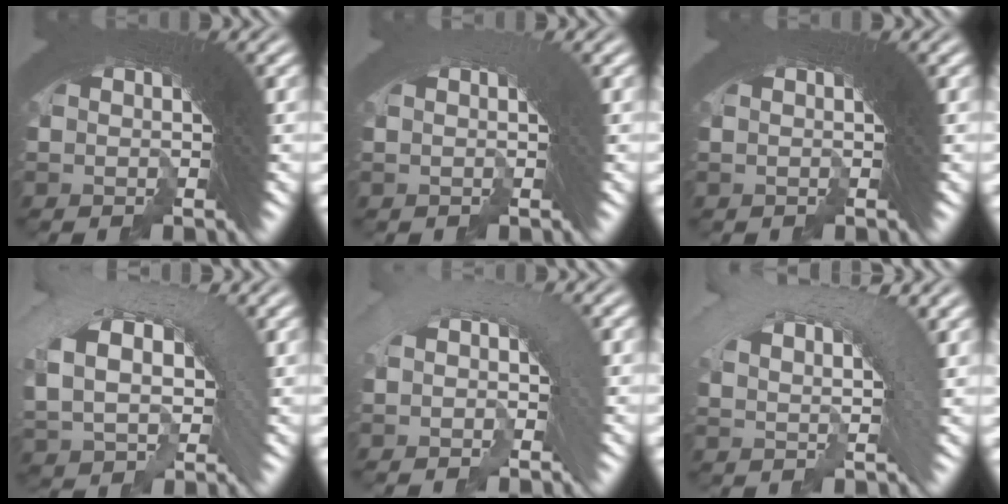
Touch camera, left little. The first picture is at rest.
{"total": 2.9, "force": [-1.6, -1.2, -2.1], "torque": [0.021, -0.011, -0.017]}
{"total": 0.0}
{"total": 7.1, "force": [-2.7, 6.3, 2.1], "torque": [-0.072, -0.013, -0.045]}
{"total": 3.5, "force": [-3.0, 1.1, -1.4], "torque": [0.016, -0.001, -0.047]}
{"total": 4.2, "force": [-1.2, 3.6, 1.6], "torque": [-0.020, 0.013, -0.032]}